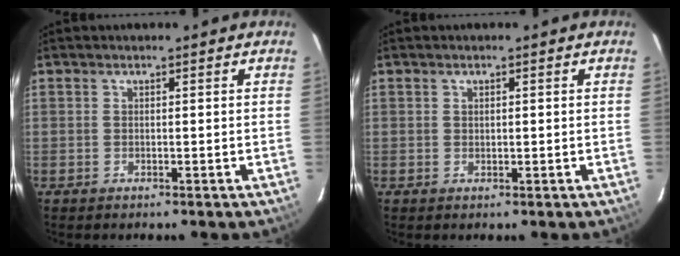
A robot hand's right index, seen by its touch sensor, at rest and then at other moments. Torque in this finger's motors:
{"motor_torque": [-0.40, 0.23, -0.03, 0.00]}